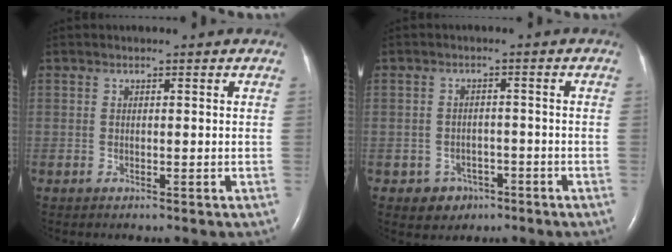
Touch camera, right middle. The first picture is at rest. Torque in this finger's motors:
{"motor_torque": [-0.06, -0.16, 0.03, -0.01]}